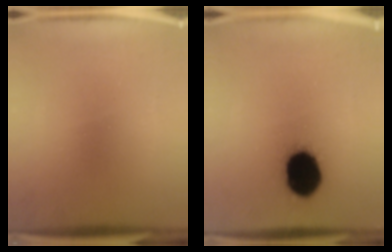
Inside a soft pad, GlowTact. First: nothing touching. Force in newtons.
{"total": 19.5}